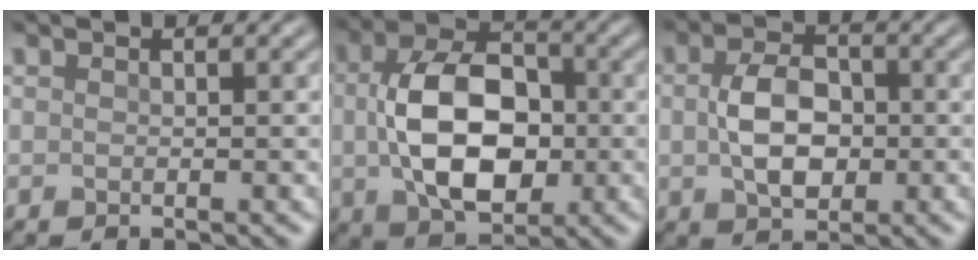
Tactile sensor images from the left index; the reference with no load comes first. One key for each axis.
{"total": 9.8, "fx": -0.1, "fy": 6.3, "fz": 7.5, "tx": -0.148, "ty": -0.003, "tz": 0.000}
{"total": 5.1, "fx": -0.1, "fy": 3.3, "fz": 3.9, "tx": -0.077, "ty": 0.000, "tz": -0.002}